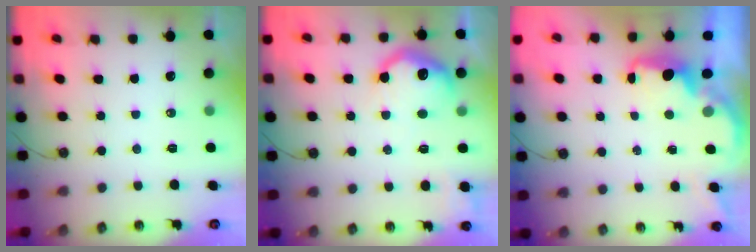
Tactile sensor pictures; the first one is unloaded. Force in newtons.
{"total": 13.7, "press": 13.7, "slide": 1.3}
{"total": 2.3, "press": 2.1, "slide": 0.8}